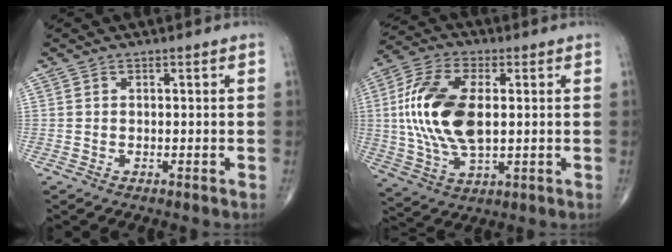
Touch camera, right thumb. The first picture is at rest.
{"total": 17.0, "force": [1.5, 8.8, 14.4], "torque": [-0.299, 0.002, 0.028]}